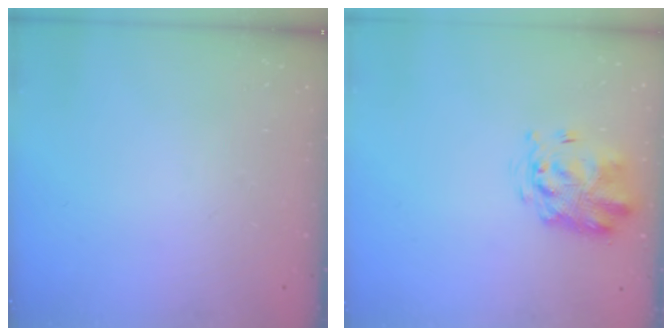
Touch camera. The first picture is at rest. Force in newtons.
{"total": 3.2, "press": 3.1, "slide": 0.9}